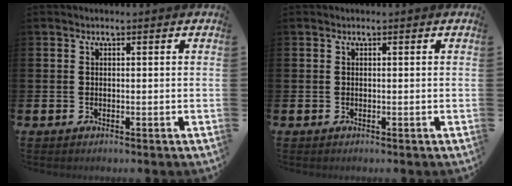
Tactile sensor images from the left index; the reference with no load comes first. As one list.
[{"total": 0.0}]